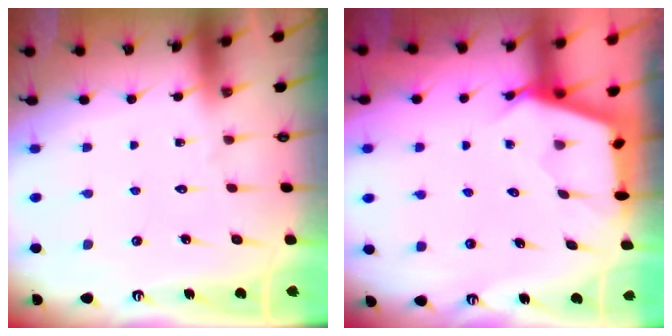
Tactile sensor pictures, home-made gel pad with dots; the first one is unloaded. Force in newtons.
{"total": 2.6, "press": 2.6, "slide": 0.3}